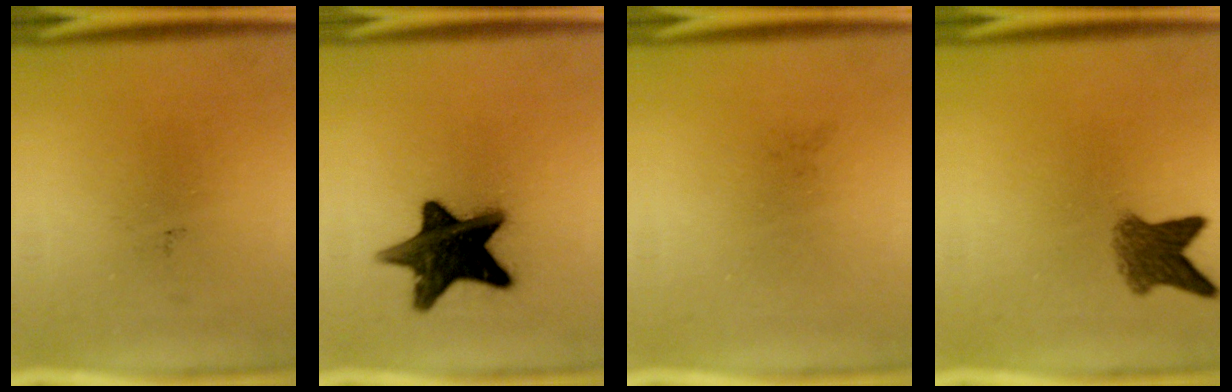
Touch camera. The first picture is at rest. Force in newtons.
{"total": 15.2}
{"total": 0.0}
{"total": 4.7}